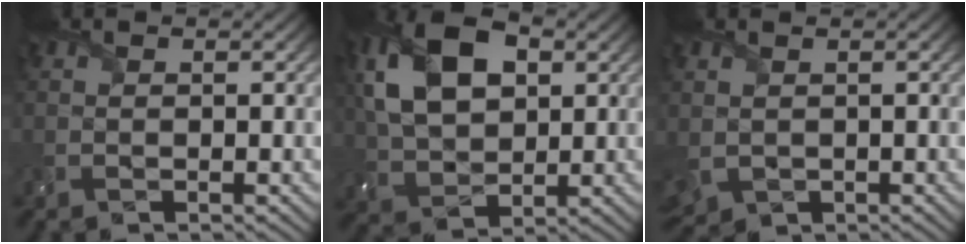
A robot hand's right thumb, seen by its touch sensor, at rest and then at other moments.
{"total": 12.7, "force": [3.6, 8.0, 9.1], "torque": [-0.215, 0.019, 0.063]}
{"total": 3.7, "force": [0.2, 3.1, 2.1], "torque": [-0.076, -0.017, 0.003]}